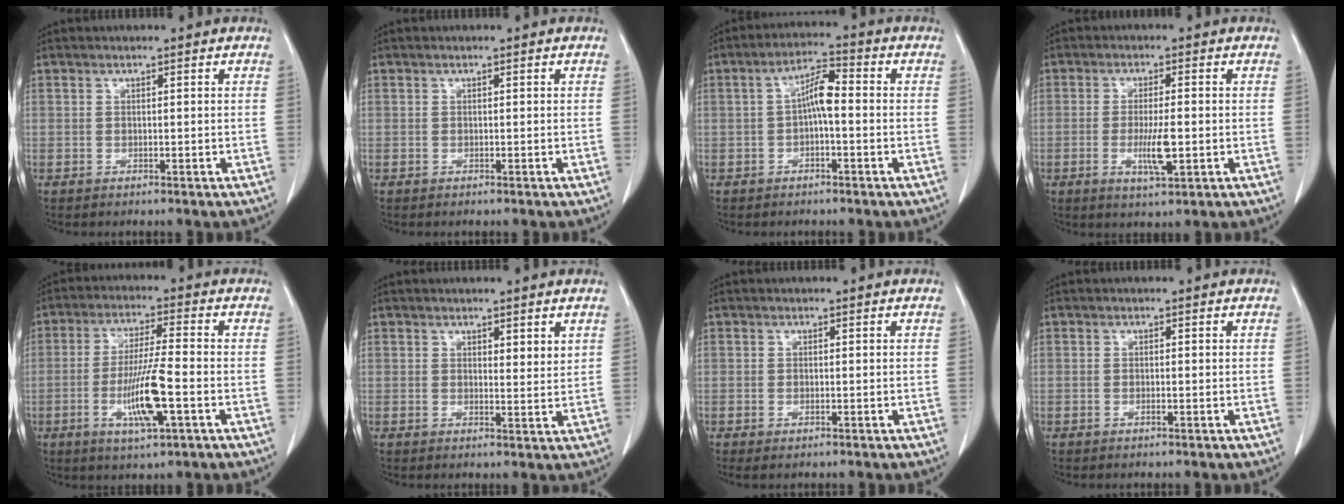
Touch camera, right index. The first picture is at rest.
{"total": 0.0}
{"total": 5.1, "force": [-0.3, 1.3, 4.9], "torque": [-0.089, 0.020, -0.009]}
{"total": 5.4, "force": [-1.3, 0.8, 5.2], "torque": [-0.099, -0.009, -0.020]}
{"total": 9.7, "force": [-3.0, 0.6, 9.2], "torque": [-0.176, -0.010, -0.056]}
{"total": 2.3, "force": [1.5, 0.5, 1.6], "torque": [-0.022, -0.011, 0.024]}
{"total": 0.9, "force": [-0.4, 0.3, 0.8], "torque": [-0.020, -0.005, -0.003]}
{"total": 0.5, "force": [-0.3, 0.0, 0.5], "torque": [-0.009, 0.000, -0.004]}